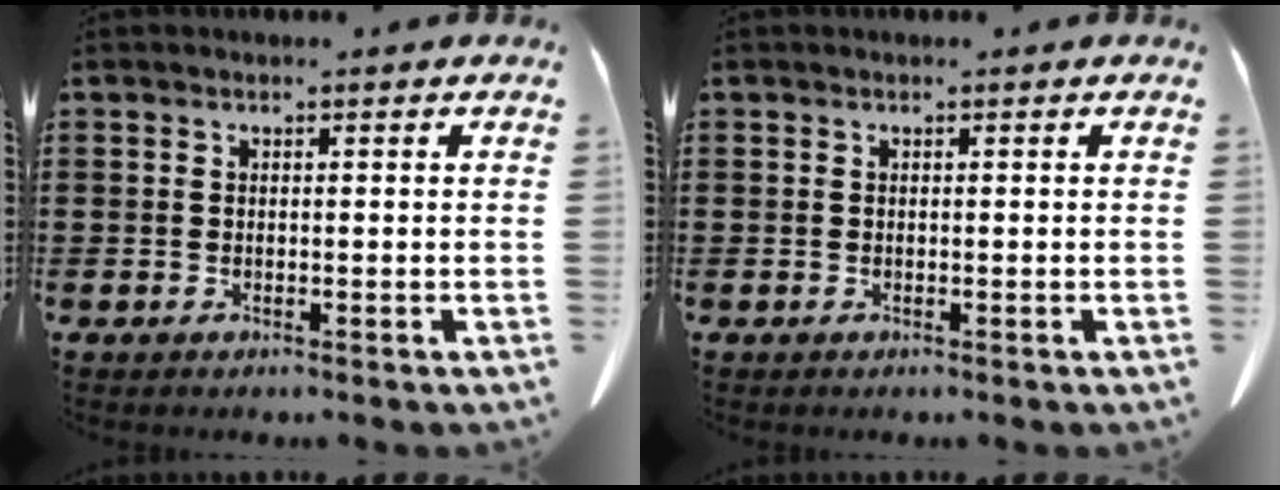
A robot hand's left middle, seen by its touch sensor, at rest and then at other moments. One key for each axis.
{"total": 0.0}